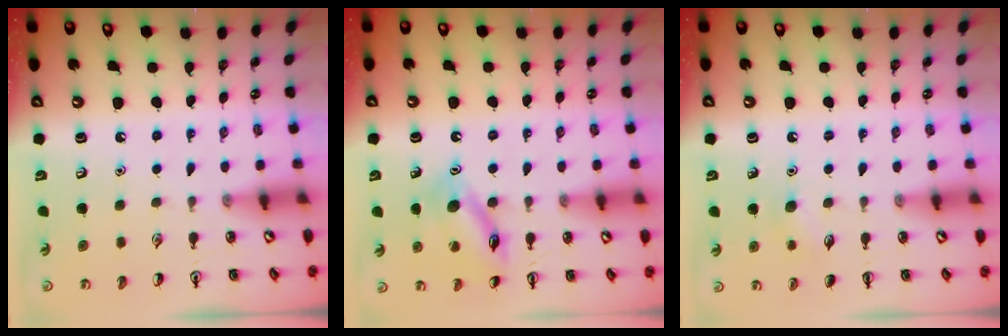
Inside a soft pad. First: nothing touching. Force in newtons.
{"total": 12.8, "press": 12.8, "slide": 1.1}
{"total": 6.2, "press": 6.0, "slide": 1.5}